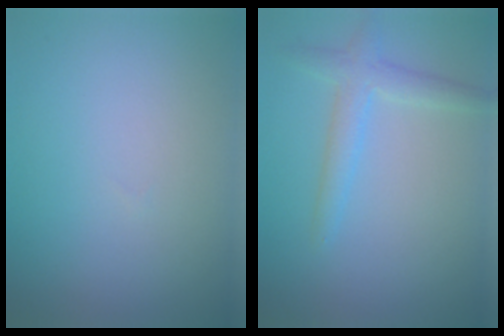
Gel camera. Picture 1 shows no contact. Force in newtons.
{"total": 2.5, "press": 2.5, "slide": 0.1}